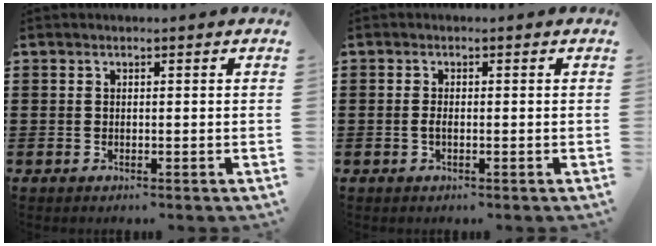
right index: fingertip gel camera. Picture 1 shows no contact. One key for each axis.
{"total": 1.2, "fx": -0.3, "fy": 0.3, "fz": 1.1, "tx": -0.021, "ty": -0.002, "tz": -0.006}